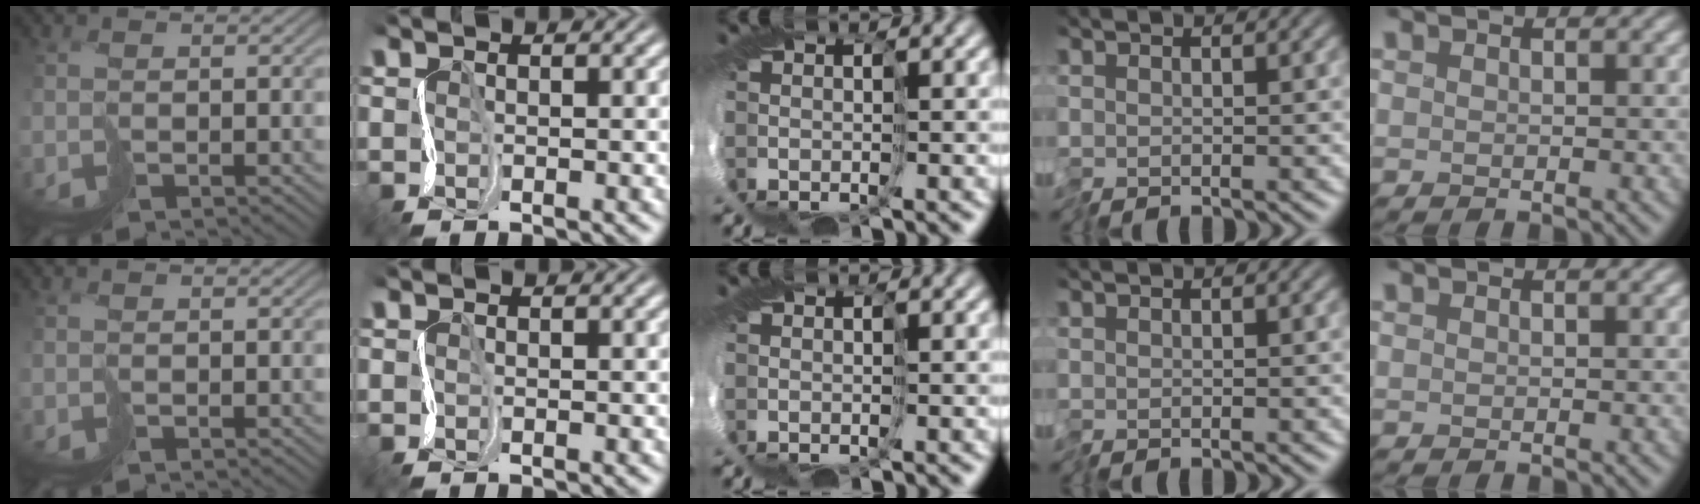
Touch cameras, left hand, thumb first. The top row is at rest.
{}